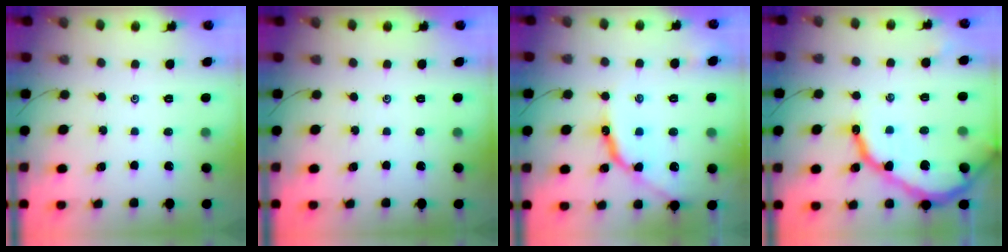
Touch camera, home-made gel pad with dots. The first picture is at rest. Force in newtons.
{"total": 0.0}
{"total": 10.9, "press": 10.8, "slide": 1.1}
{"total": 15.2, "press": 15.1, "slide": 1.6}